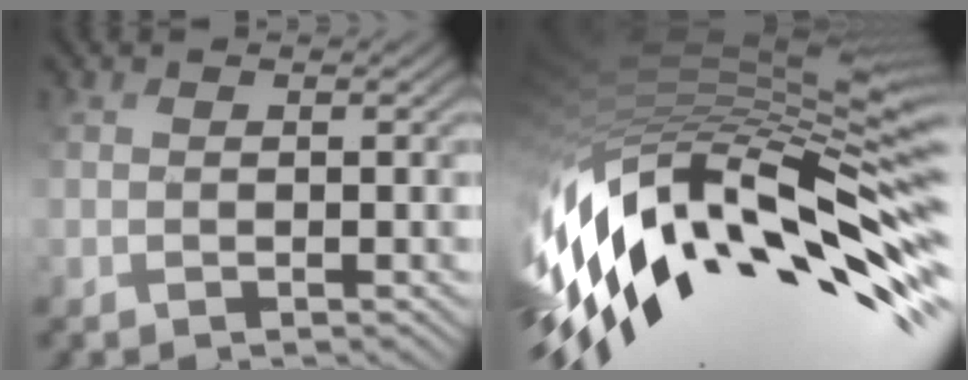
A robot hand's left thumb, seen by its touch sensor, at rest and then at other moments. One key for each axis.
{"total": 16.5, "fx": -2.6, "fy": 6.3, "fz": 15.0, "tx": -0.297, "ty": -0.025, "tz": -0.036}